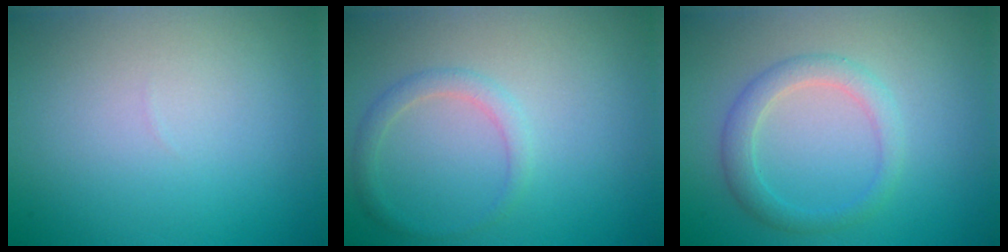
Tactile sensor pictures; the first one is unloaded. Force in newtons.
{"total": 1.7, "press": 1.7, "slide": 0.2}
{"total": 2.6, "press": 2.6, "slide": 0.2}